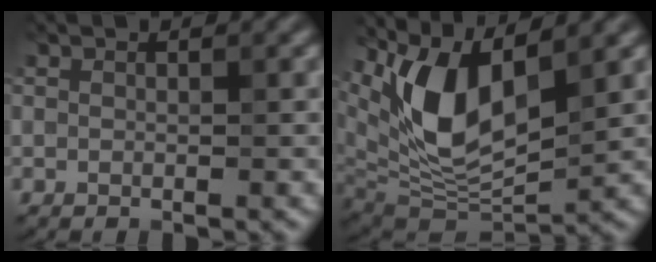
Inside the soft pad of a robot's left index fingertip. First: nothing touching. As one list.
[{"total": 9.4, "force": [3.8, 4.2, 7.5], "torque": [-0.152, -0.011, 0.070]}]